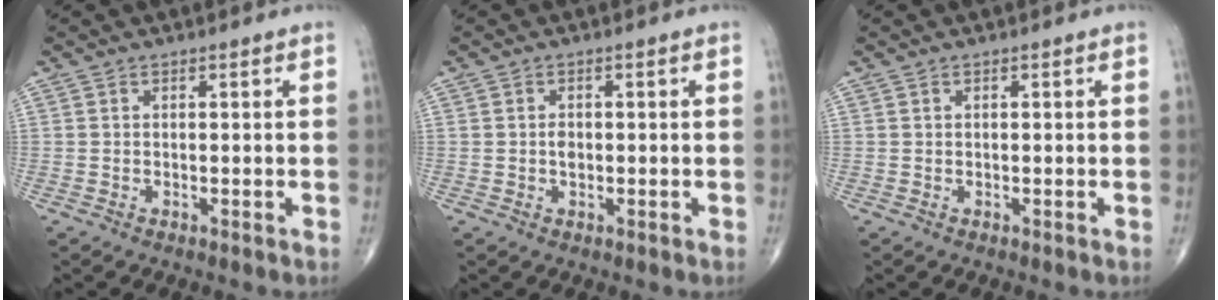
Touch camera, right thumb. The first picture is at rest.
{"total": 1.3, "force": [-0.2, 0.9, 0.9], "torque": [-0.013, 0.001, -0.003]}
{"total": 0.0}